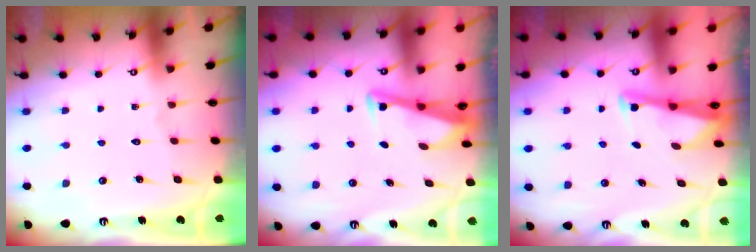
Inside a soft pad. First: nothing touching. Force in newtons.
{"total": 3.3, "press": 3.3, "slide": 0.4}
{"total": 2.5, "press": 2.5, "slide": 0.2}